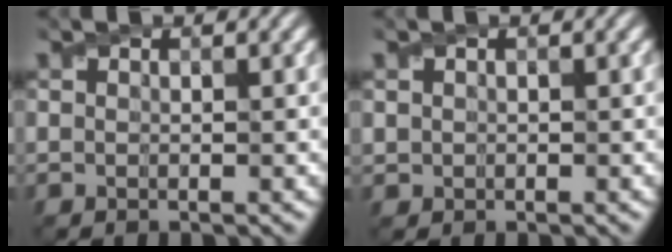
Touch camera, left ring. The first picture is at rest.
{"total": 0.6, "force": [0.1, 0.6, 0.0], "torque": [0.003, -0.001, 0.002]}